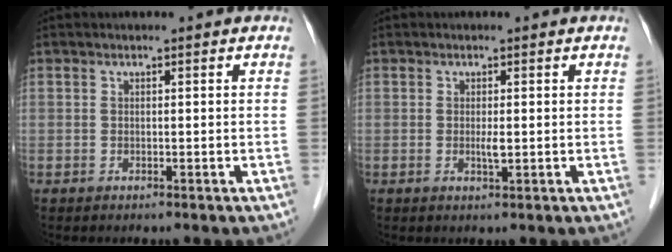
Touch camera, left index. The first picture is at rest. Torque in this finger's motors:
{"motor_torque": [0.21, 0.27, 0.04, 0.01]}